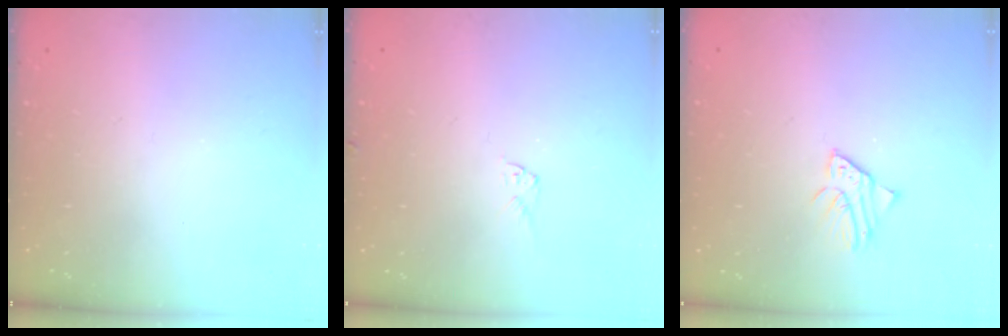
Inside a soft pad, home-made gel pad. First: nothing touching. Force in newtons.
{"total": 3.9, "press": 3.9, "slide": 0.1}
{"total": 2.6, "press": 2.6, "slide": 0.2}